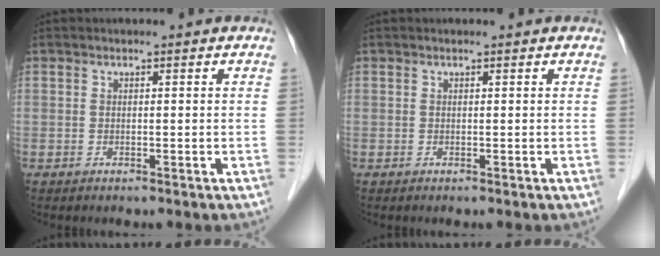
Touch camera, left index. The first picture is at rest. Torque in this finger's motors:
{"motor_torque": [0.11, -0.01, -0.03, -0.01]}